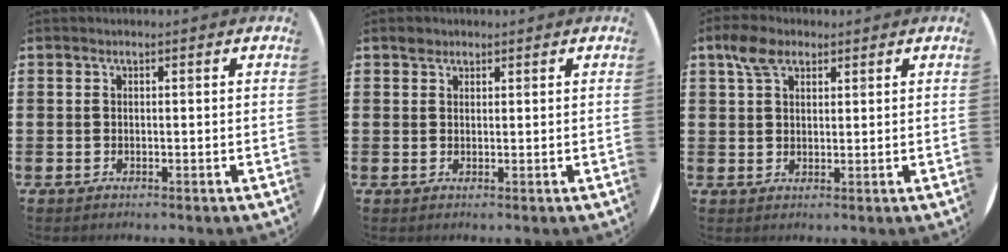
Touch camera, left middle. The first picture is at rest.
{"total": 1.3, "force": [1.1, 0.7, 0.1], "torque": [0.003, -0.001, 0.020]}
{"total": 4.2, "force": [2.8, 2.3, 2.1], "torque": [-0.041, 0.007, 0.050]}